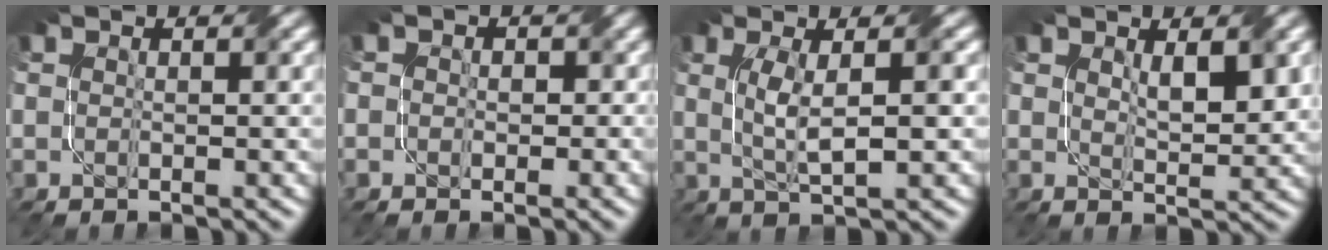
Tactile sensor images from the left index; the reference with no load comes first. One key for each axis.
{"total": 2.2, "fx": 0.3, "fy": 2.0, "fz": 0.9, "tx": 0.002, "ty": 0.004, "tz": -0.014}
{"total": 3.7, "fx": 0.5, "fy": 0.8, "fz": 3.6, "tx": -0.070, "ty": 0.001, "tz": 0.013}
{"total": 2.8, "fx": 1.2, "fy": 1.1, "fz": 2.3, "tx": -0.042, "ty": -0.006, "tz": 0.025}